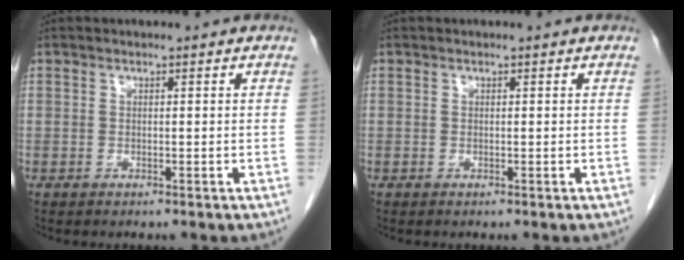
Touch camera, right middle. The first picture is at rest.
{"total": 0.0}